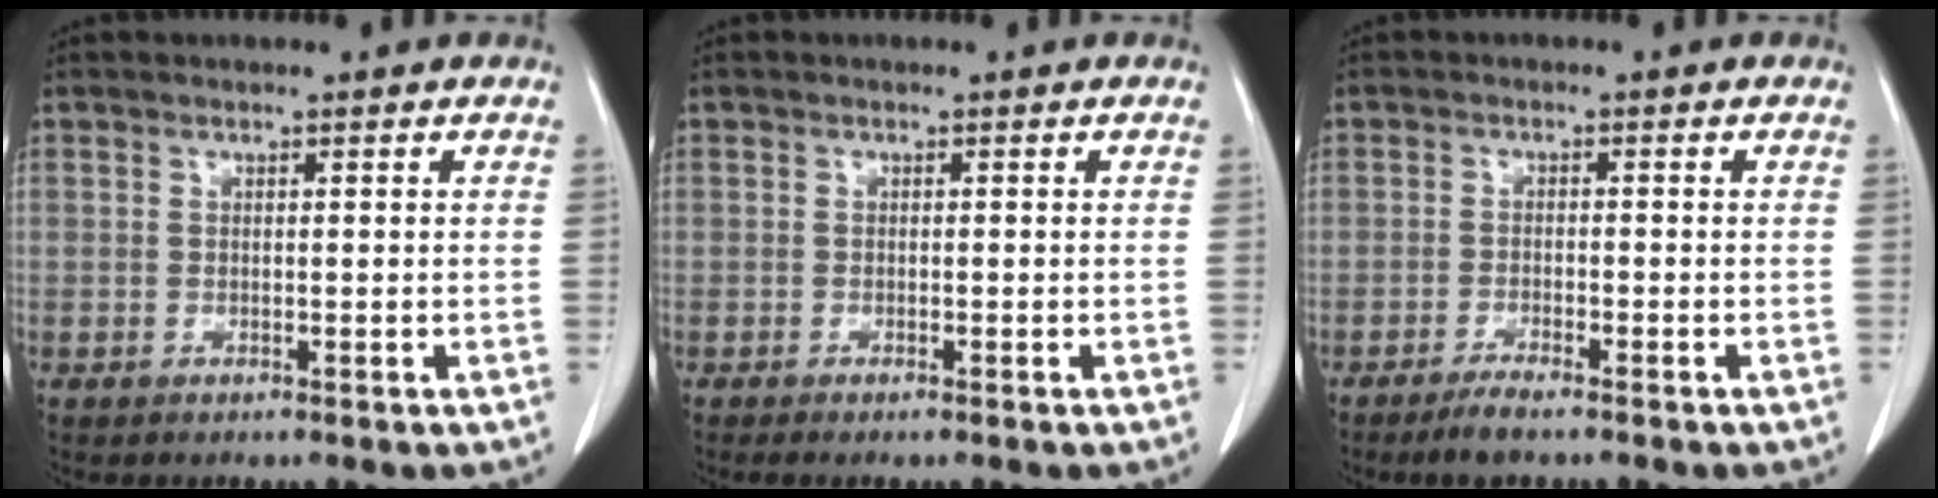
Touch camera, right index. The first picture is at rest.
{"total": 1.1, "force": [-0.9, 0.0, 0.6], "torque": [-0.009, -0.002, -0.013]}
{"total": 2.9, "force": [-2.4, 0.1, 1.7], "torque": [-0.038, -0.005, -0.047]}